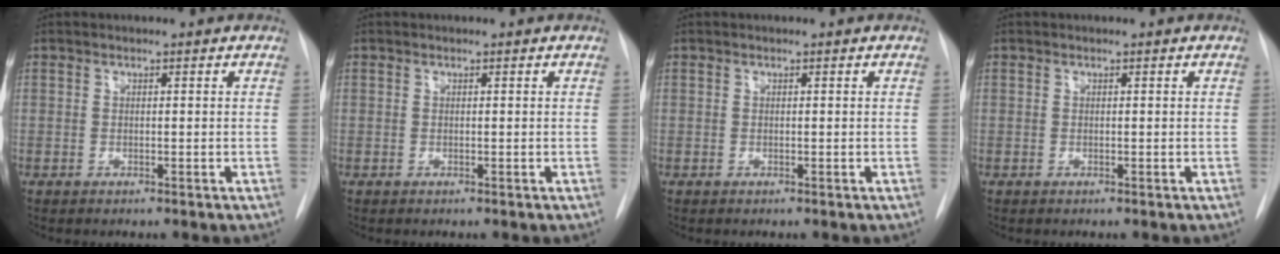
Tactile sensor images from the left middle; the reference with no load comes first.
{"total": 0.0}
{"total": 0.0}
{"total": 0.0}